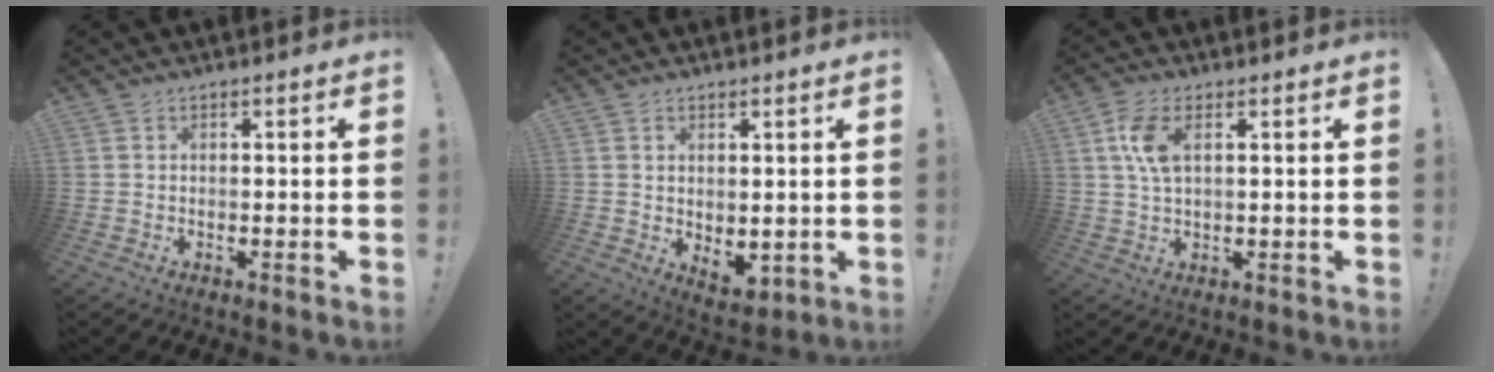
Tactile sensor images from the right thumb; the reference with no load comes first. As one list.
[{"total": 3.8, "force": [0.9, 2.3, 2.9], "torque": [-0.026, -0.012, 0.022]}, {"total": 7.5, "force": [2.3, 3.6, 6.1], "torque": [-0.126, -0.002, 0.040]}]